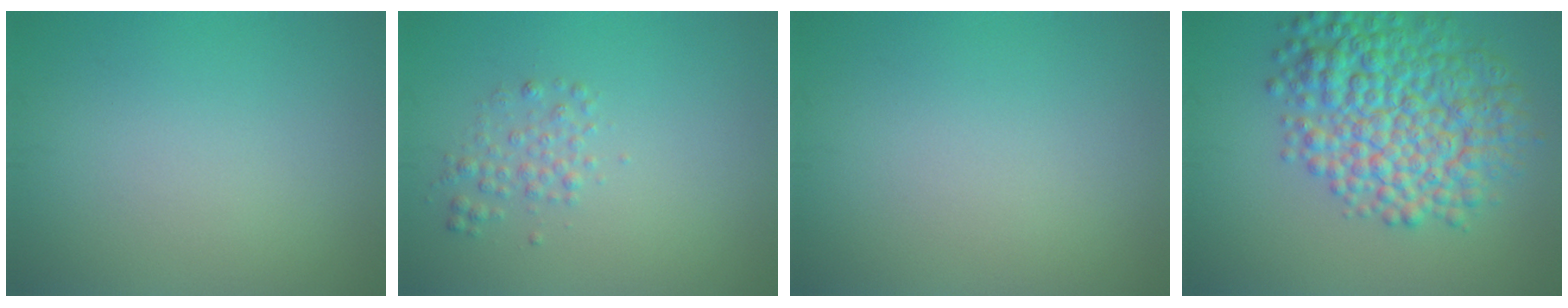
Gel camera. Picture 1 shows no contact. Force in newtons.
{"total": 1.6, "press": 1.6, "slide": 0.0}
{"total": 0.0}
{"total": 9.3, "press": 9.3, "slide": 0.0}